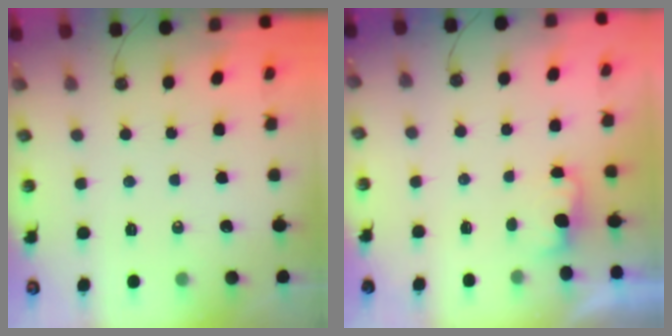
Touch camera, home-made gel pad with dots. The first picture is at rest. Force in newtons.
{"total": 1.4, "press": 1.2, "slide": 0.8}